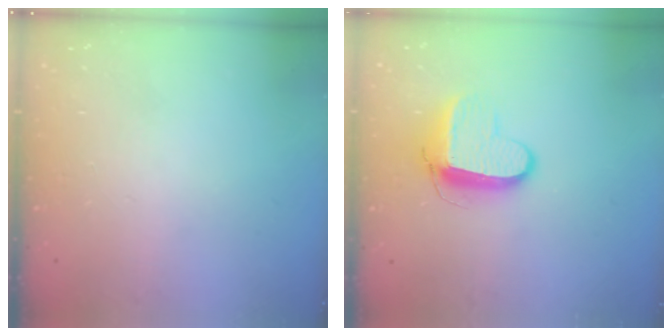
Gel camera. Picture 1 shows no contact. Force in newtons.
{"total": 9.6, "press": 9.6, "slide": 0.9}